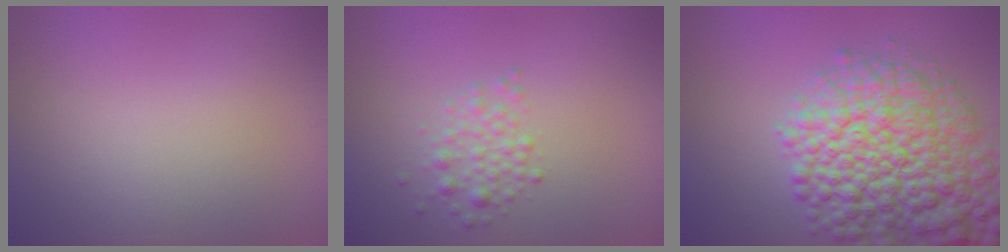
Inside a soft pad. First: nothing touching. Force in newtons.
{"total": 2.1, "press": 2.1, "slide": 0.0}
{"total": 11.0, "press": 11.0, "slide": 0.4}